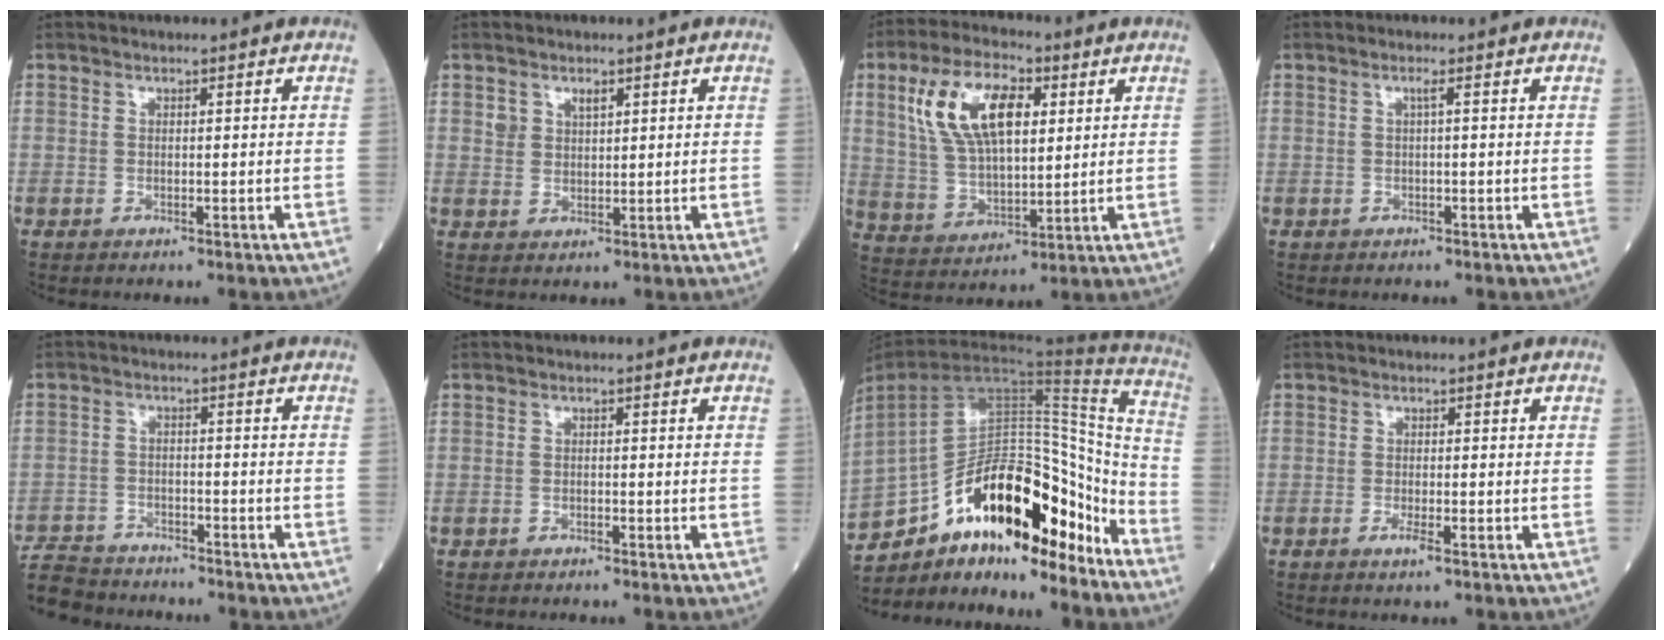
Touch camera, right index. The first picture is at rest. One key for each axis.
{"total": 2.6, "fx": 1.6, "fy": 1.6, "fz": 1.3, "tx": -0.025, "ty": 0.004, "tz": 0.033}
{"total": 13.6, "fx": 4.8, "fy": 6.0, "fz": 11.2, "tx": -0.231, "ty": 0.023, "tz": 0.093}
{"total": 0.9, "fx": 0.2, "fy": -0.4, "fz": 0.8, "tx": -0.013, "ty": 0.000, "tz": 0.003}
{"total": 9.0, "fx": -8.5, "fy": 2.5, "fz": 1.4, "tx": -0.030, "ty": 0.000, "tz": -0.144}
{"total": 0.0}
{"total": 26.0, "fx": -16.5, "fy": 9.5, "fz": 17.6, "tx": -0.314, "ty": 0.027, "tz": -0.262}
{"total": 1.5, "fx": -0.7, "fy": -0.1, "fz": 1.3, "tx": -0.026, "ty": -0.004, "tz": -0.013}